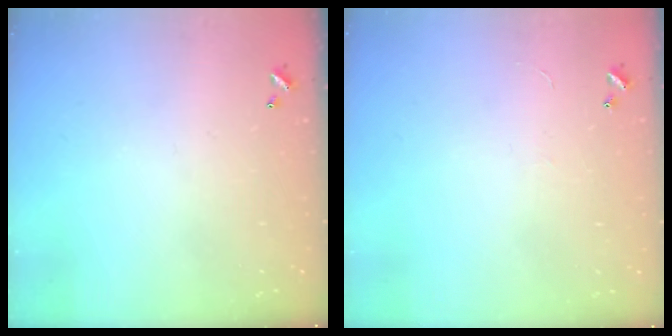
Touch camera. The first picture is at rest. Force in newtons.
{"total": 2.3, "press": 2.3, "slide": 0.4}